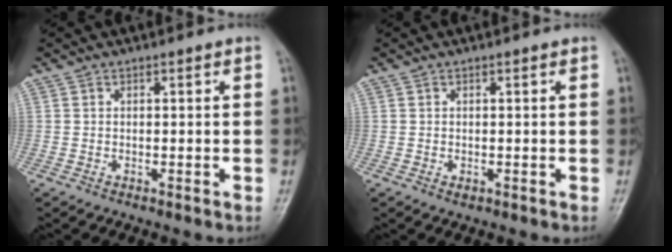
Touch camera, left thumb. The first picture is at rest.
{"total": 0.9, "force": [0.1, 0.6, 0.7], "torque": [-0.009, -0.002, 0.002]}